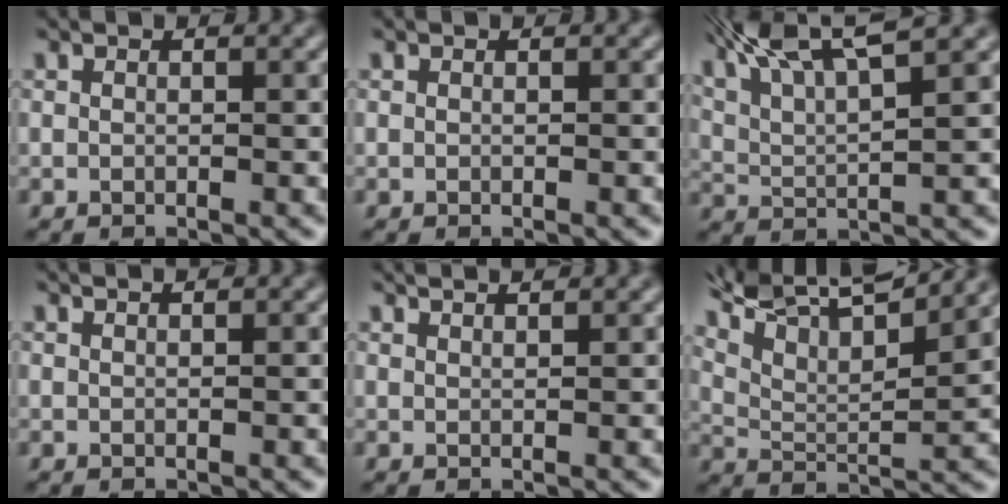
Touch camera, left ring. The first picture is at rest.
{"total": 0.0}
{"total": 8.7, "force": [5.7, 2.2, 6.1], "torque": [-0.117, 0.037, 0.075]}
{"total": 1.5, "force": [1.3, 0.4, 0.6], "torque": [-0.003, 0.012, -0.002]}
{"total": 2.7, "force": [2.2, 0.8, 1.3], "torque": [-0.009, 0.025, 0.009]}
{"total": 10.8, "force": [7.3, 3.1, 7.2], "torque": [-0.150, 0.026, 0.117]}